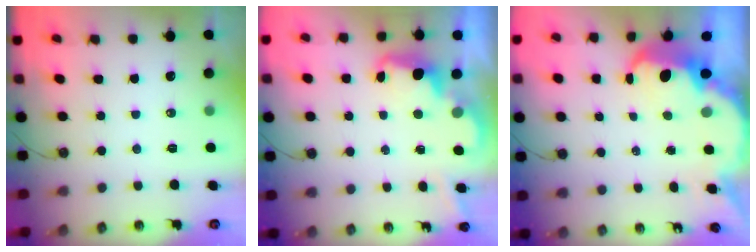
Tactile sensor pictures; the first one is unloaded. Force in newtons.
{"total": 2.4, "press": 2.3, "slide": 0.6}
{"total": 9.0, "press": 9.0, "slide": 0.6}